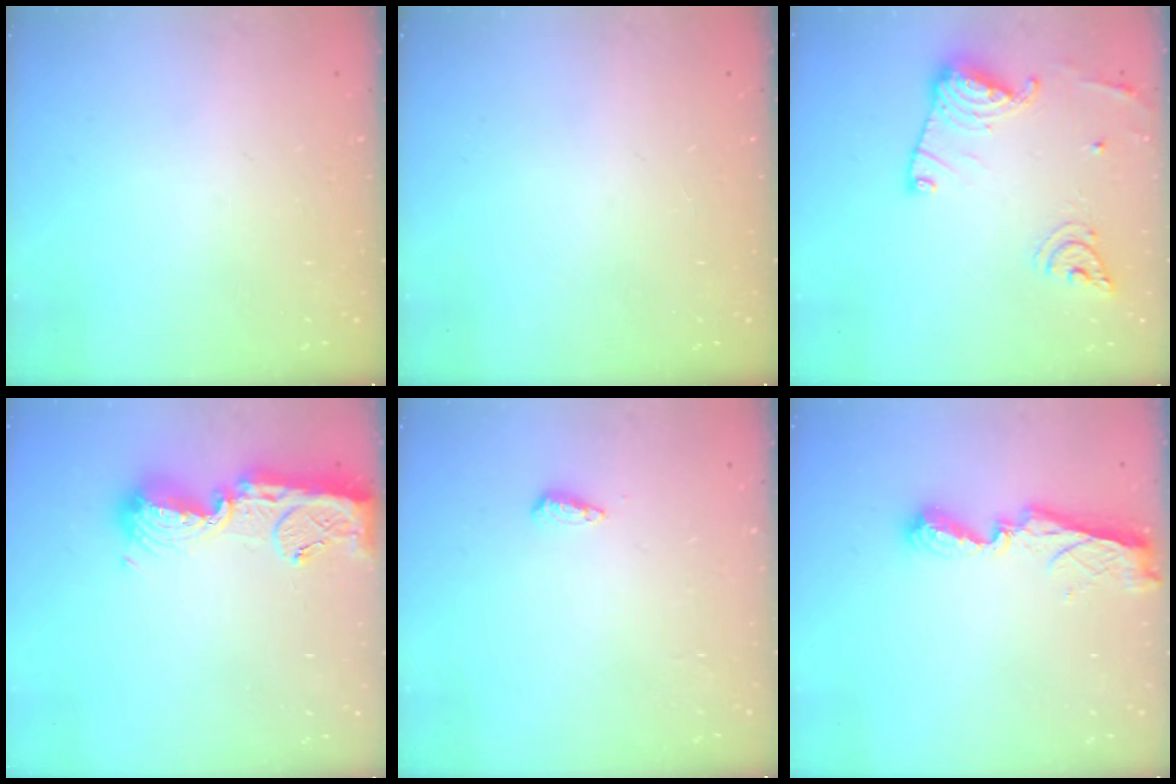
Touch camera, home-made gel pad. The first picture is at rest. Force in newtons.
{"total": 0.0}
{"total": 15.7, "press": 15.6, "slide": 1.6}
{"total": 14.6, "press": 14.5, "slide": 1.4}
{"total": 5.3, "press": 5.2, "slide": 1.1}
{"total": 8.5, "press": 8.5, "slide": 0.8}